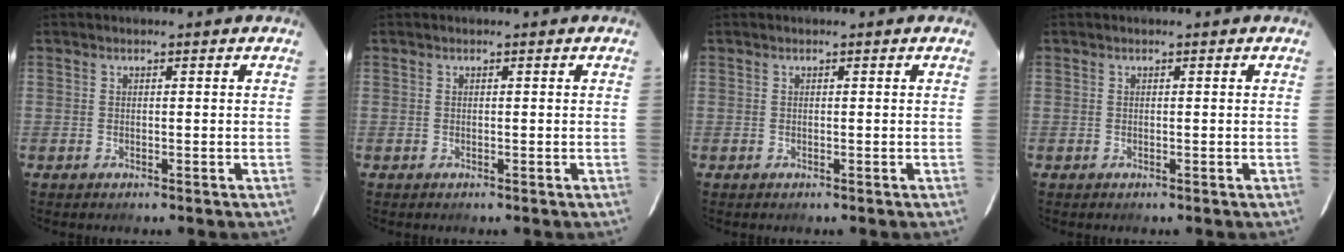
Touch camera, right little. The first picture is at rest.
{"total": 0.0}
{"total": 0.0}
{"total": 0.0}